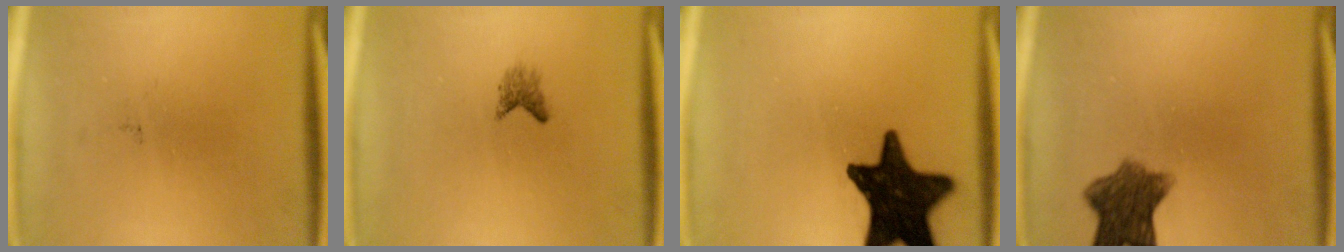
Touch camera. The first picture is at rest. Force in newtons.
{"total": 1.4}
{"total": 17.3}
{"total": 8.1}